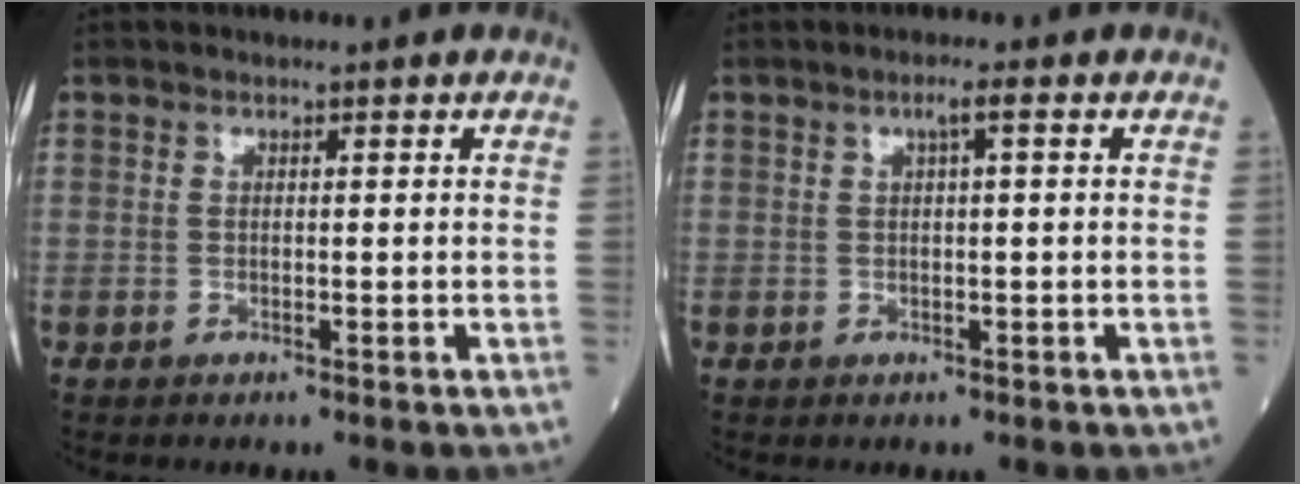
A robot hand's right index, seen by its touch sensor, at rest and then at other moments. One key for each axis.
{"total": 2.2, "fx": 0.8, "fy": 0.5, "fz": 2.0, "tx": -0.044, "ty": 0.009, "tz": 0.017}